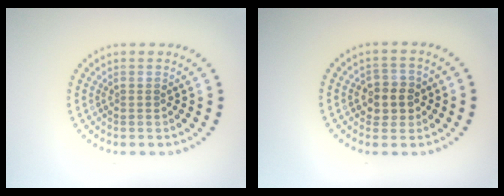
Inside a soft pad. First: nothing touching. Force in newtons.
{"total": 2.7, "press": 2.6, "slide": 0.7}